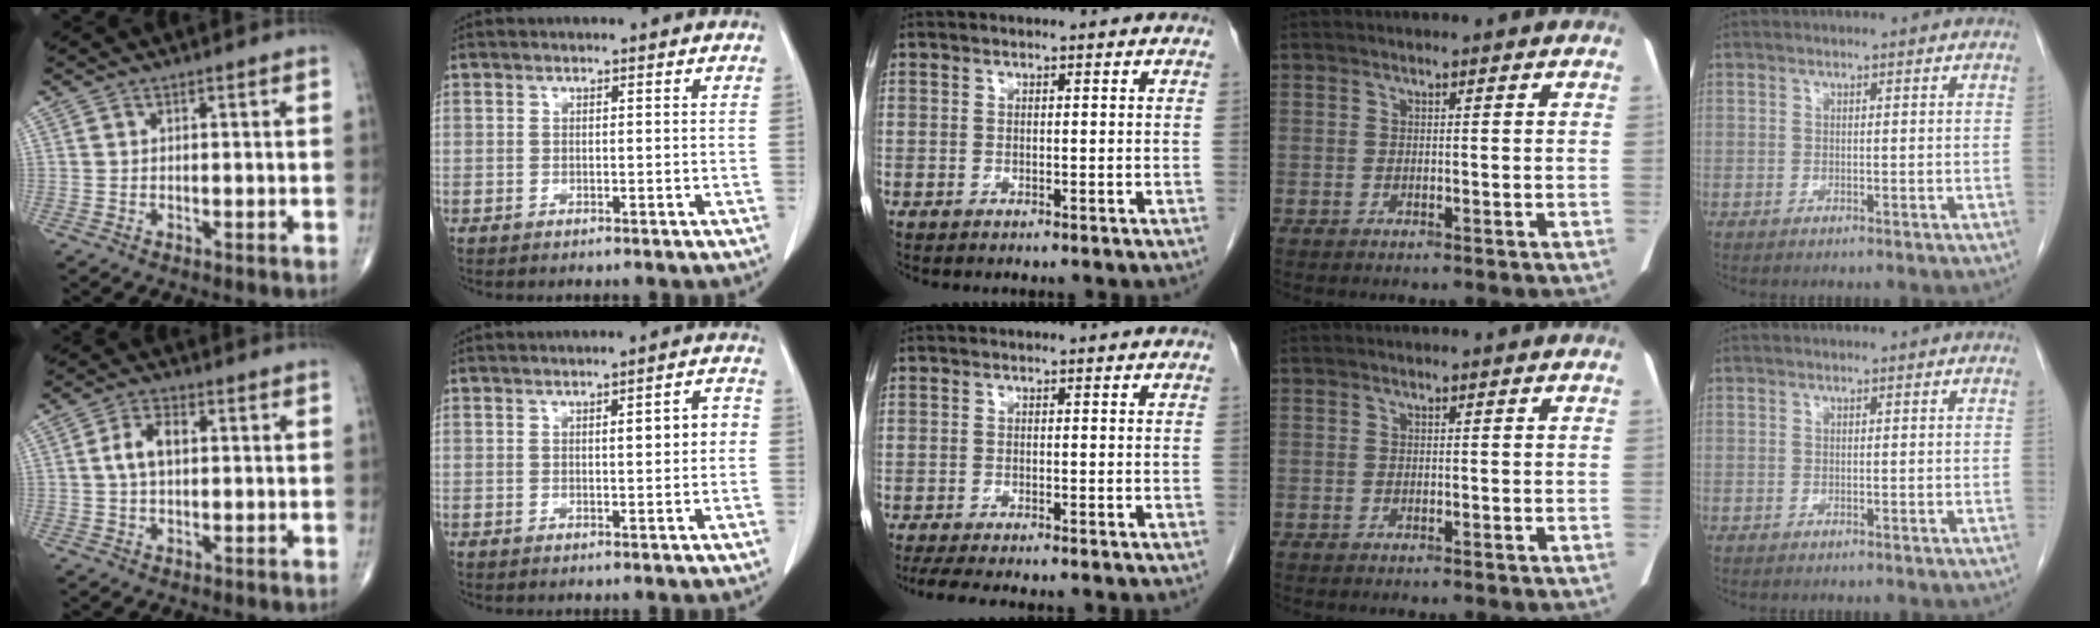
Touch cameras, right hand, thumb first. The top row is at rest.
{"thumb": {"total": 5.3, "force": [0.8, 3.0, 4.4], "torque": [-0.084, 0.012, 0.011]}, "index": {"total": 3.9, "force": [0.2, 0.9, 3.7], "torque": [-0.051, 0.012, 0.002]}, "middle": {"total": 5.4, "force": [-4.5, 0.6, 2.9], "torque": [-0.043, -0.013, -0.070]}}